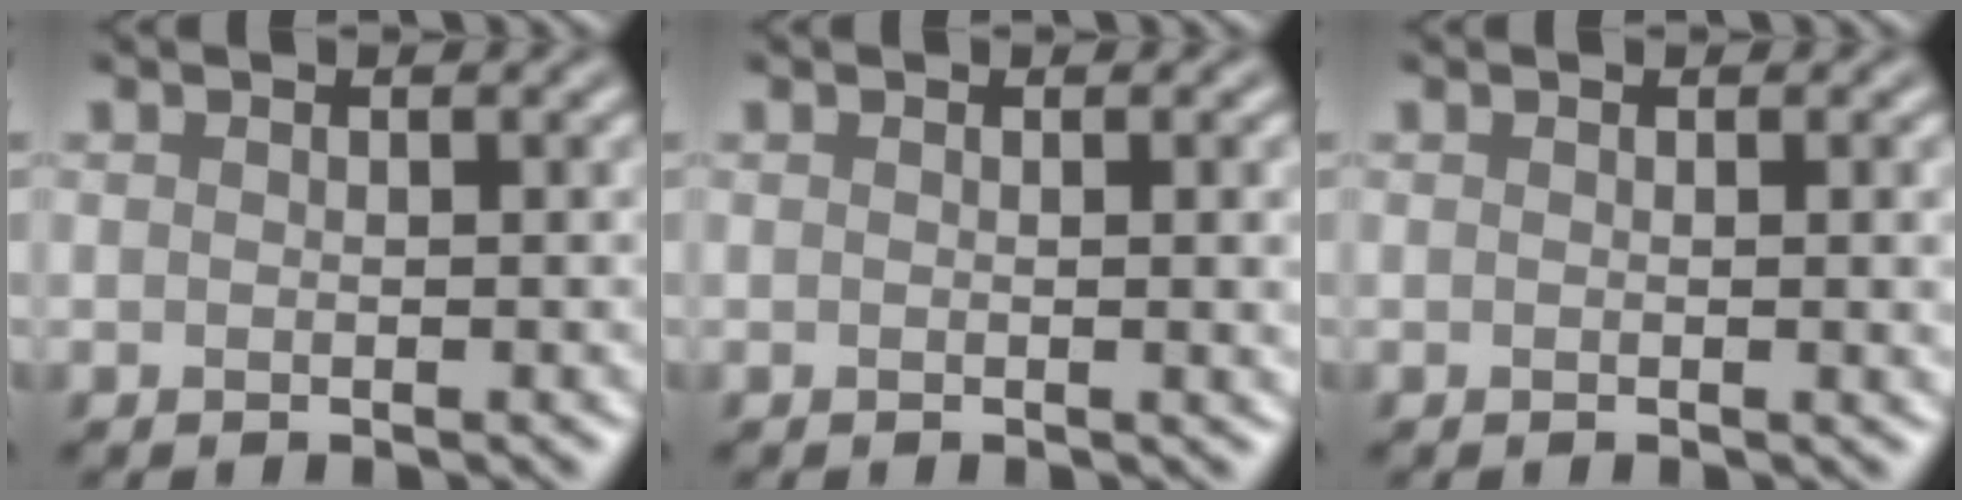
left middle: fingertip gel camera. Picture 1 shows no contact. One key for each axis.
{"total": 2.1, "fx": 0.1, "fy": 0.6, "fz": 2.0, "tx": -0.018, "ty": 0.000, "tz": -0.003}
{"total": 1.8, "fx": 0.1, "fy": 0.5, "fz": 1.7, "tx": -0.016, "ty": 0.000, "tz": -0.002}